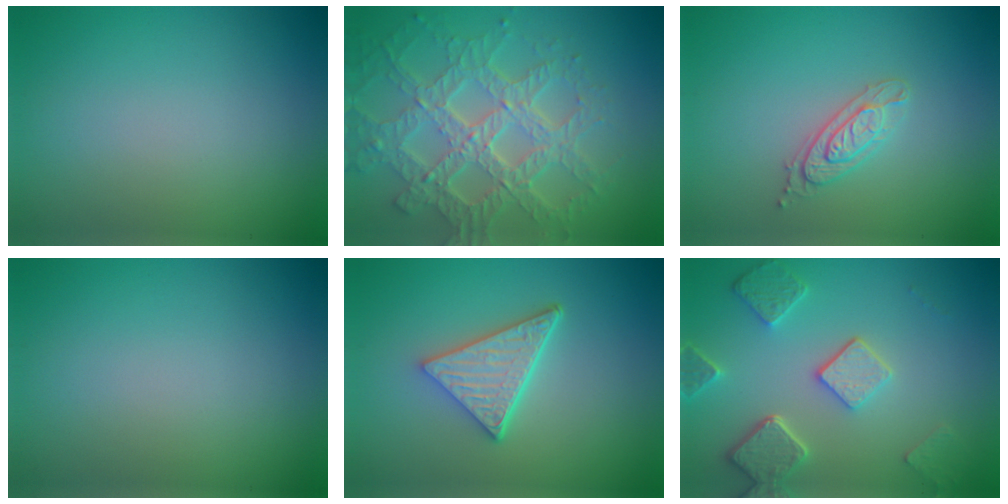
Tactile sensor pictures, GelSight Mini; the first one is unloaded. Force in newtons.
{"total": 7.8, "press": 5.7, "slide": 5.4}
{"total": 2.2, "press": 2.1, "slide": 0.5}
{"total": 0.0}
{"total": 5.1, "press": 3.7, "slide": 3.4}
{"total": 5.0, "press": 3.9, "slide": 3.1}